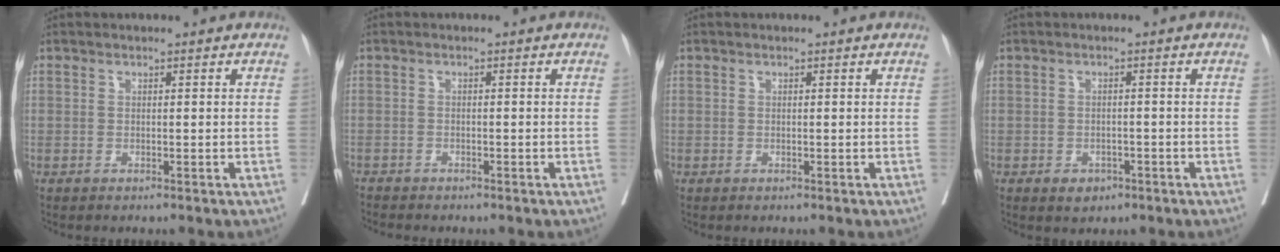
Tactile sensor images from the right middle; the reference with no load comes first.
{"total": 1.7, "force": [-1.7, -0.1, 0.3], "torque": [-0.010, -0.004, -0.030]}
{"total": 0.8, "force": [0.0, 0.8, -0.1], "torque": [0.011, 0.006, -0.006]}
{"total": 2.5, "force": [-1.4, 1.7, 1.1], "torque": [-0.012, 0.003, -0.011]}